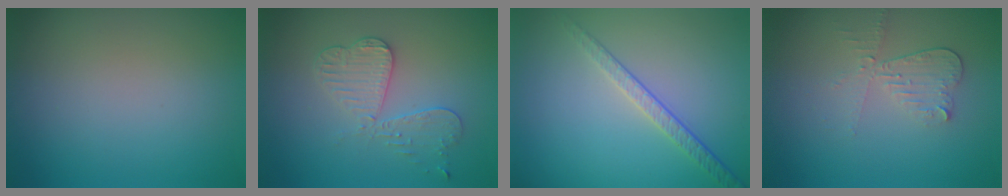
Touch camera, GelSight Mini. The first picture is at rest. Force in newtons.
{"total": 3.3, "press": 3.2, "slide": 0.9}
{"total": 2.1, "press": 1.6, "slide": 1.4}
{"total": 2.5, "press": 2.3, "slide": 0.9}